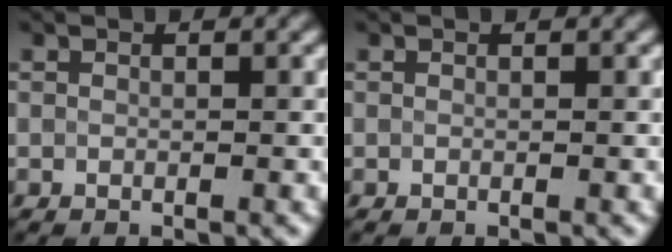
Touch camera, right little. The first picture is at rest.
{"total": 0.0}